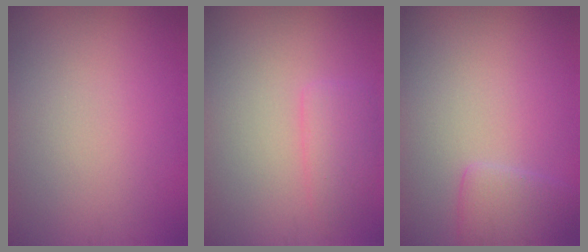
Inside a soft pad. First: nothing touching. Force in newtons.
{"total": 2.1, "press": 2.1, "slide": 0.2}
{"total": 2.2, "press": 2.1, "slide": 0.2}